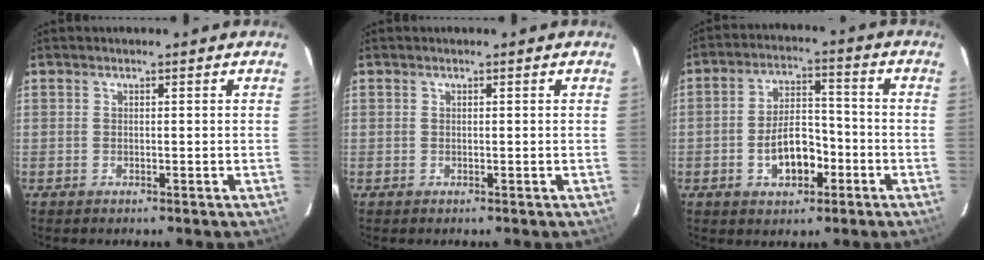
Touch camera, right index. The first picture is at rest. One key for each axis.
{"total": 0.0}
{"total": 8.9, "fx": -3.5, "fy": 5.0, "fz": 6.5, "tx": -0.123, "ty": 0.020, "tz": -0.047}